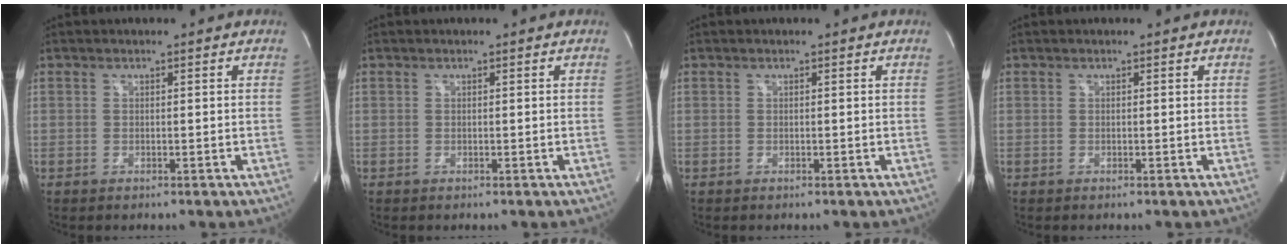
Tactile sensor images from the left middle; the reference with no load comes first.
{"total": 0.0}
{"total": 0.0}
{"total": 0.0}